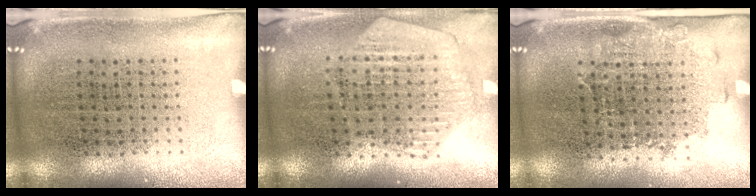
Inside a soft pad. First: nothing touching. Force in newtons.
{"total": 1.2, "press": 1.2, "slide": 0.2}
{"total": 1.3, "press": 1.1, "slide": 0.8}